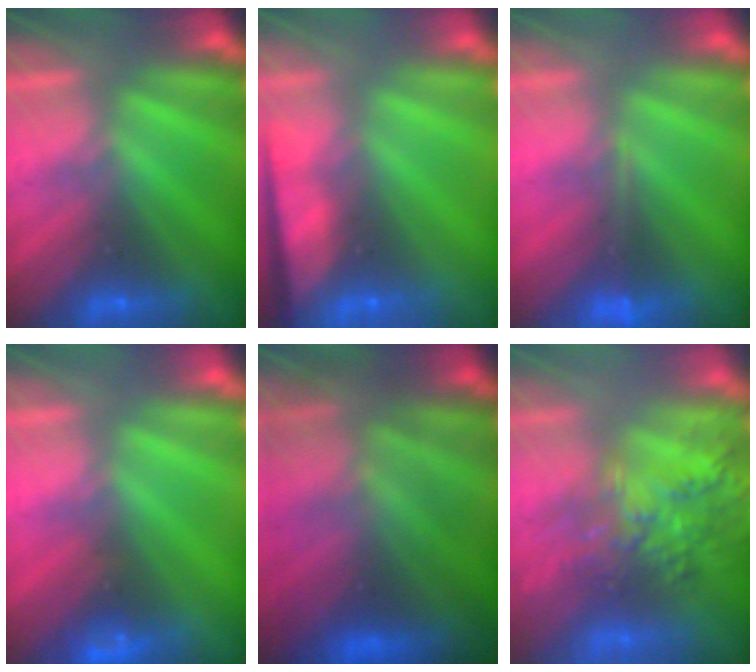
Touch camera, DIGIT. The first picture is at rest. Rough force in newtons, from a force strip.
{"total": 7.6}
{"total": 1.6}
{"total": 4.5}
{"total": 6.1}
{"total": 9.4}